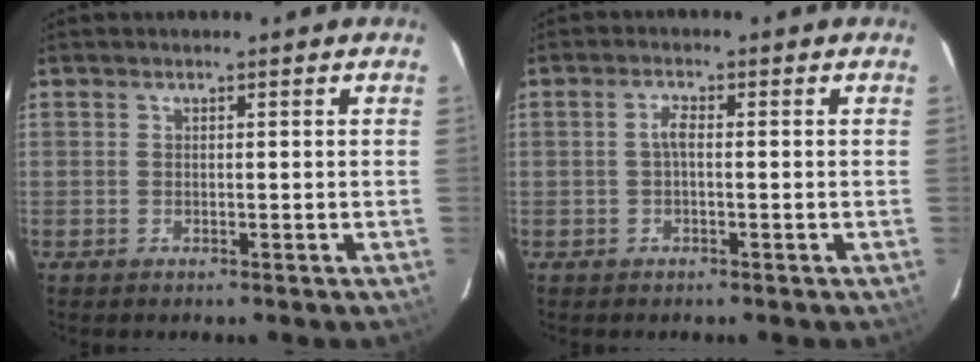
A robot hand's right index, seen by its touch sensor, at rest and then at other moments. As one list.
[{"total": 1.8, "force": [-0.3, 0.5, 1.7], "torque": [-0.035, 0.007, -0.006]}]